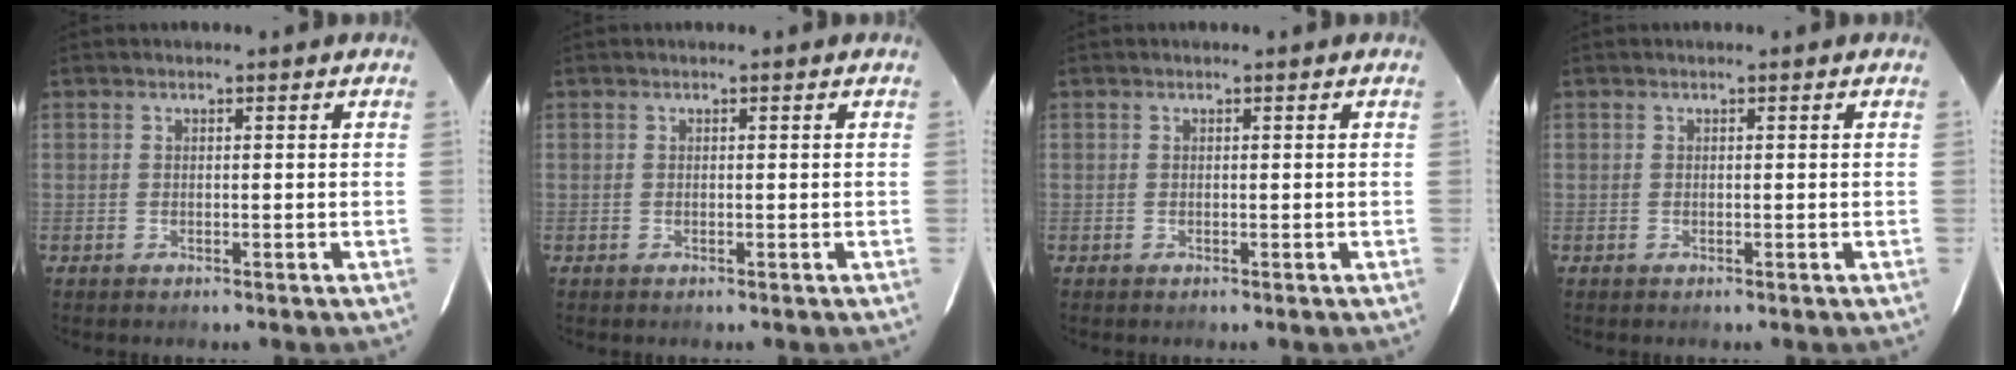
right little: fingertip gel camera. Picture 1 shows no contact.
{"total": 0.0}
{"total": 0.0}
{"total": 0.0}